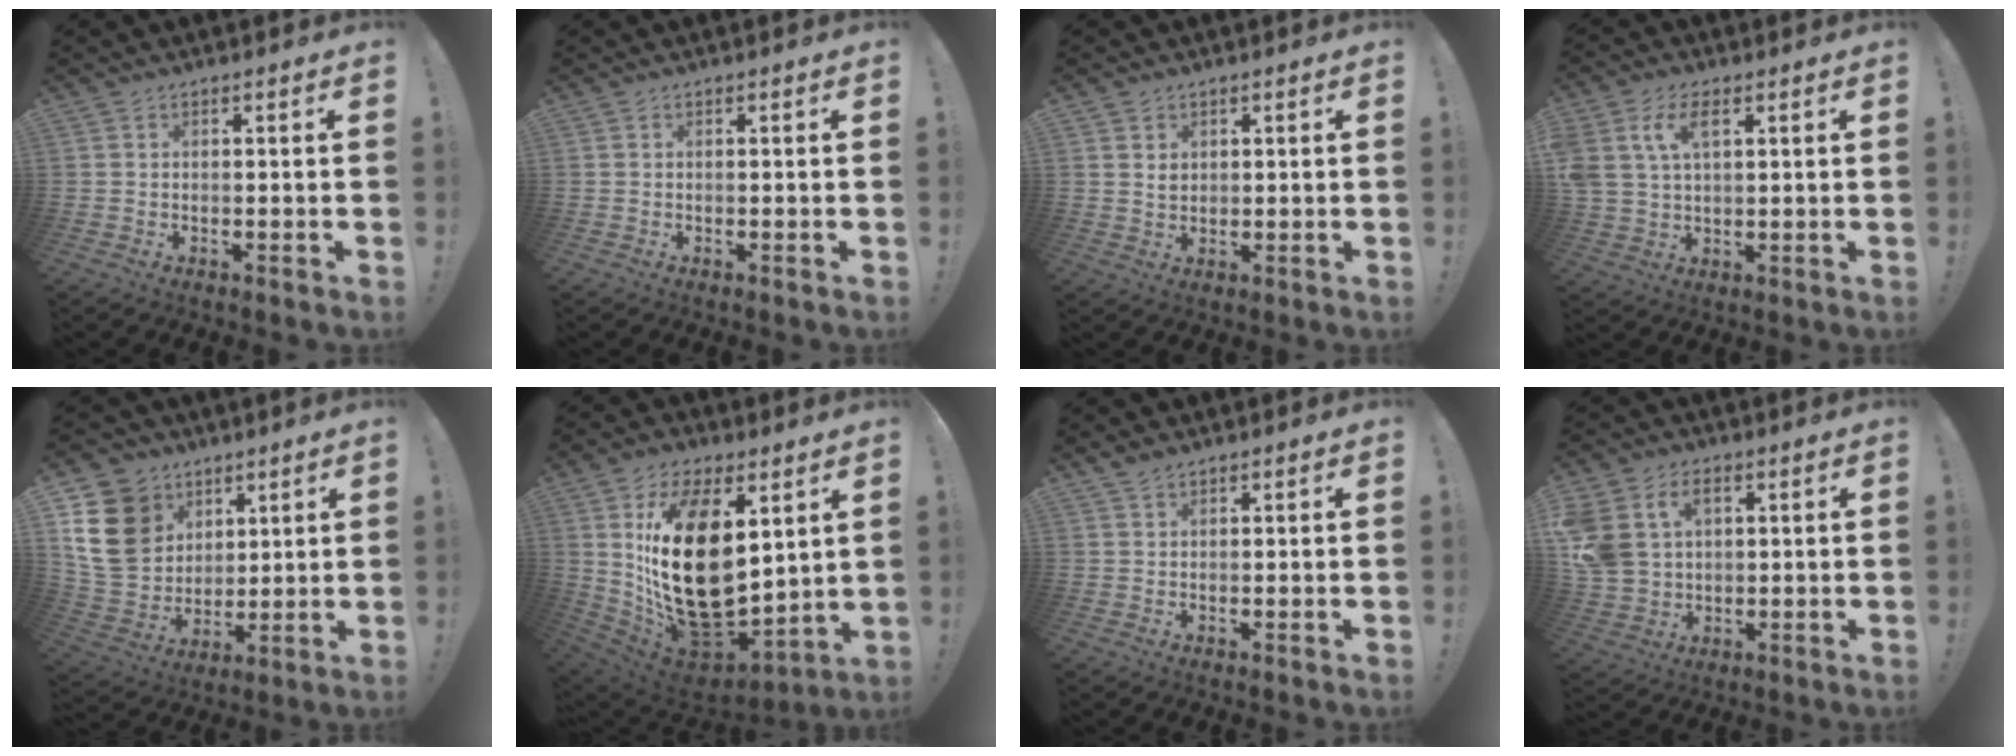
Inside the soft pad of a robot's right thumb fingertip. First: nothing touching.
{"total": 0.0}
{"total": 2.7, "force": [1.5, 2.0, 0.9], "torque": [-0.006, -0.006, 0.025]}
{"total": 8.7, "force": [3.5, 5.4, 5.9], "torque": [-0.137, 0.001, 0.064]}
{"total": 17.4, "force": [6.7, 14.1, 7.7], "torque": [-0.135, -0.036, 0.141]}
{"total": 27.8, "force": [4.6, 16.0, 22.3], "torque": [-0.433, -0.041, 0.094]}
{"total": 2.1, "force": [1.7, 0.8, 0.9], "torque": [-0.012, -0.006, 0.032]}
{"total": 11.0, "force": [4.1, 8.1, 6.1], "torque": [-0.138, -0.005, 0.085]}